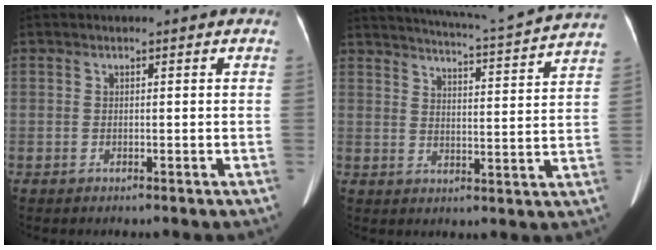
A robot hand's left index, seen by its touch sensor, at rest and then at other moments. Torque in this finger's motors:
{"motor_torque": [-0.29, -0.20, 0.00, 0.05]}